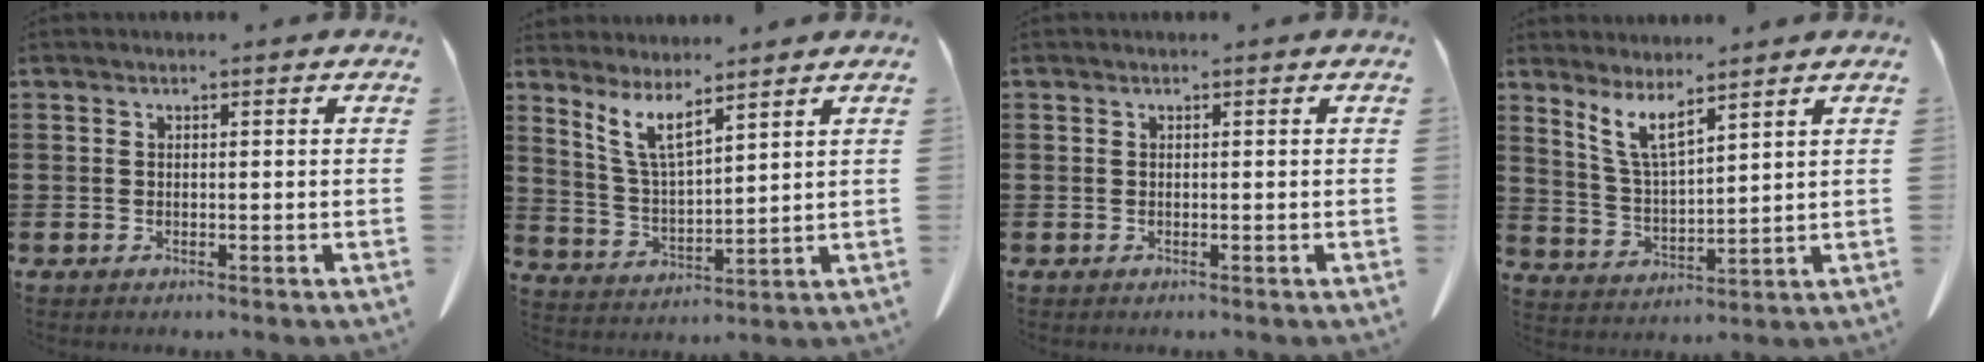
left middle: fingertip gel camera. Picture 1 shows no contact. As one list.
[{"total": 6.2, "force": [4.8, 0.7, 3.8], "torque": [-0.089, -0.024, 0.087]}, {"total": 0.0}, {"total": 5.8, "force": [4.6, 0.6, 3.5], "torque": [-0.083, -0.020, 0.084]}]